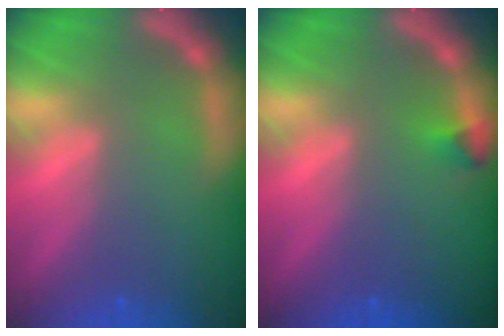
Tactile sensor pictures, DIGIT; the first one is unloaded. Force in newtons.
{"total": 0.9}